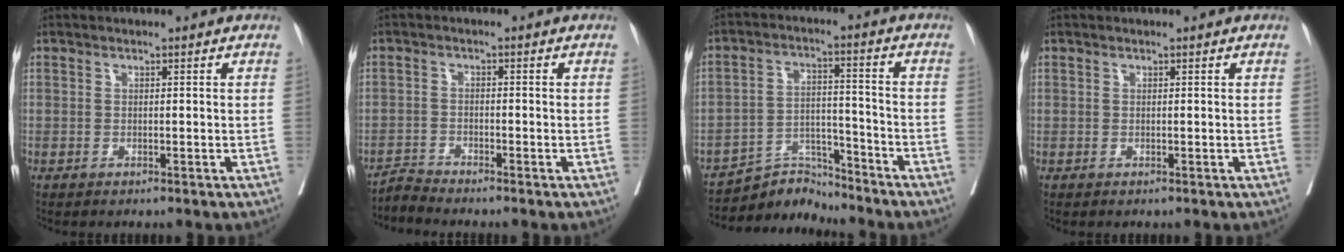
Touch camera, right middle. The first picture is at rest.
{"total": 2.5, "force": [-2.2, -0.8, -0.6], "torque": [0.014, -0.017, -0.045]}
{"total": 6.8, "force": [-6.7, 0.6, -1.1], "torque": [0.018, 0.018, -0.118]}
{"total": 0.0}